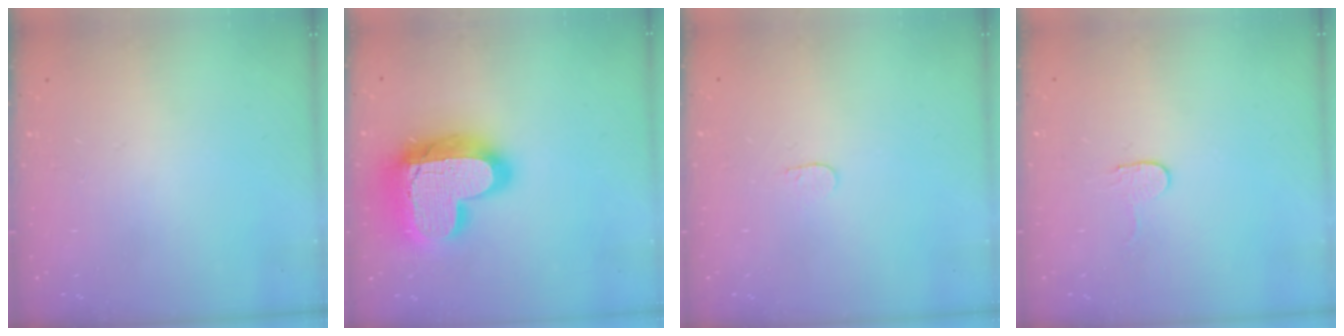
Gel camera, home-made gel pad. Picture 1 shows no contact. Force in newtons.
{"total": 23.6, "press": 23.5, "slide": 2.0}
{"total": 3.3, "press": 3.3, "slide": 0.3}
{"total": 2.7, "press": 2.7, "slide": 0.2}